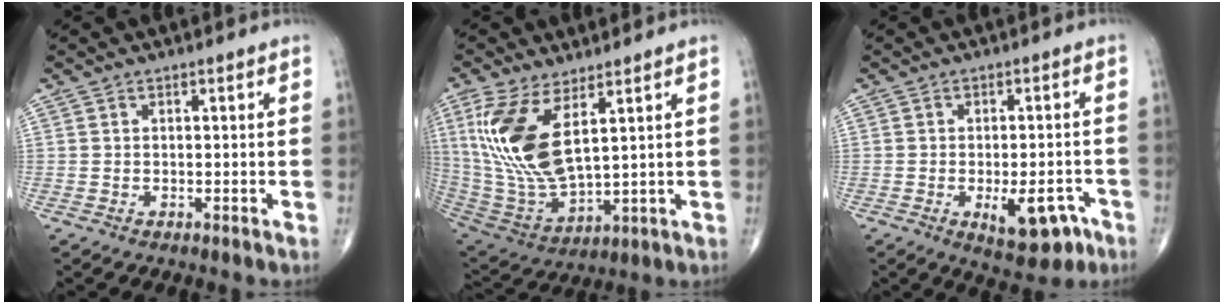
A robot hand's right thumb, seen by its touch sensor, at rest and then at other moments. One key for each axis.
{"total": 16.4, "fx": 5.8, "fy": 6.7, "fz": 13.8, "tx": -0.293, "ty": -0.032, "tz": 0.131}
{"total": 8.8, "fx": -3.7, "fy": 4.1, "fz": 6.9, "tx": -0.075, "ty": 0.014, "tz": -0.041}